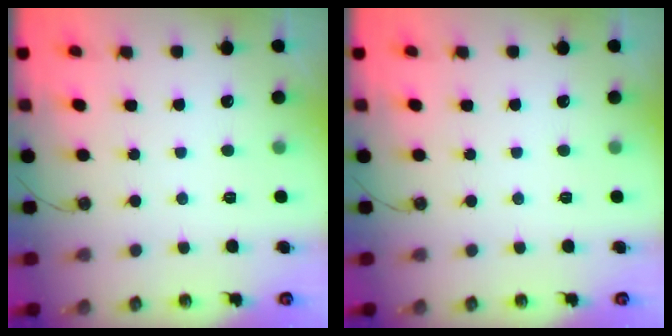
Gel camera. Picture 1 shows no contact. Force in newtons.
{"total": 0.0}